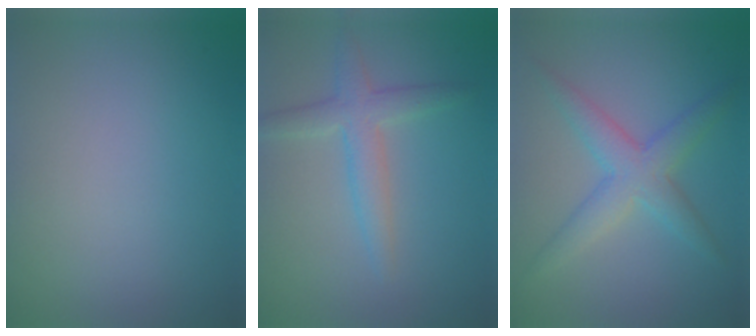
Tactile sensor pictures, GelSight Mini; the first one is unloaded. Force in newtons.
{"total": 3.0, "press": 3.0, "slide": 0.1}
{"total": 3.8, "press": 3.8, "slide": 0.1}